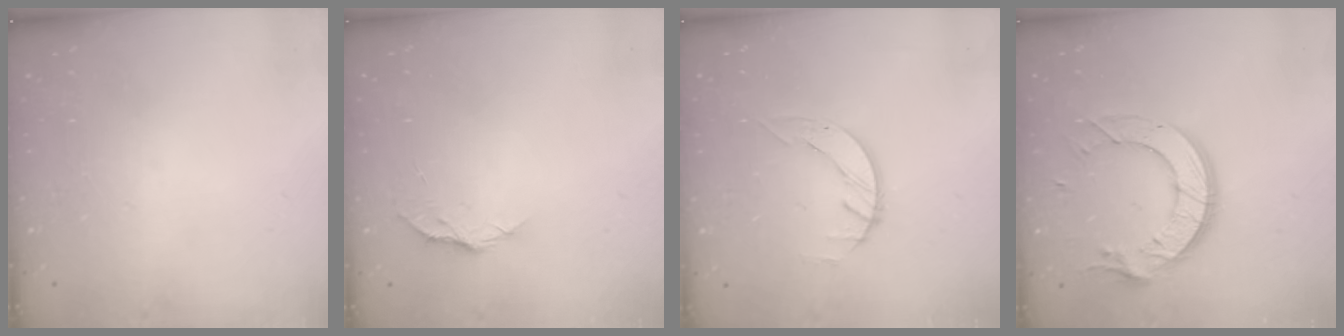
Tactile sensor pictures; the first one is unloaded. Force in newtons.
{"total": 5.1, "press": 5.1, "slide": 0.2}
{"total": 2.9, "press": 2.8, "slide": 0.3}
{"total": 13.4, "press": 13.3, "slide": 0.8}